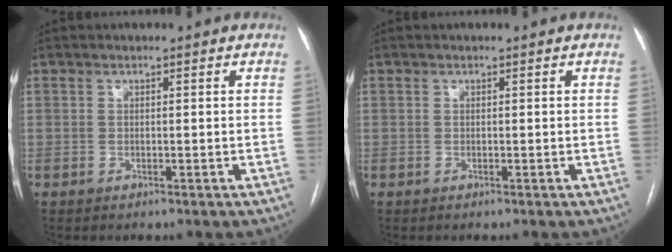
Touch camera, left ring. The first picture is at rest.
{"total": 0.0}